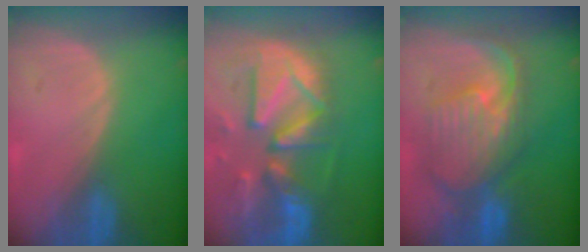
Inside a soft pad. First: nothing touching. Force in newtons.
{"total": 13.2, "press": 11.4, "slide": 6.6}
{"total": 10.5, "press": 9.4, "slide": 4.7}